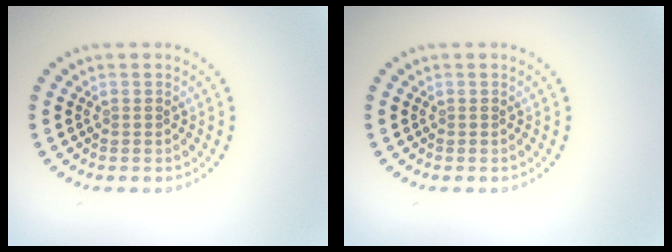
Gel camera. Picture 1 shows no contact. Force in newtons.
{"total": 0.0}